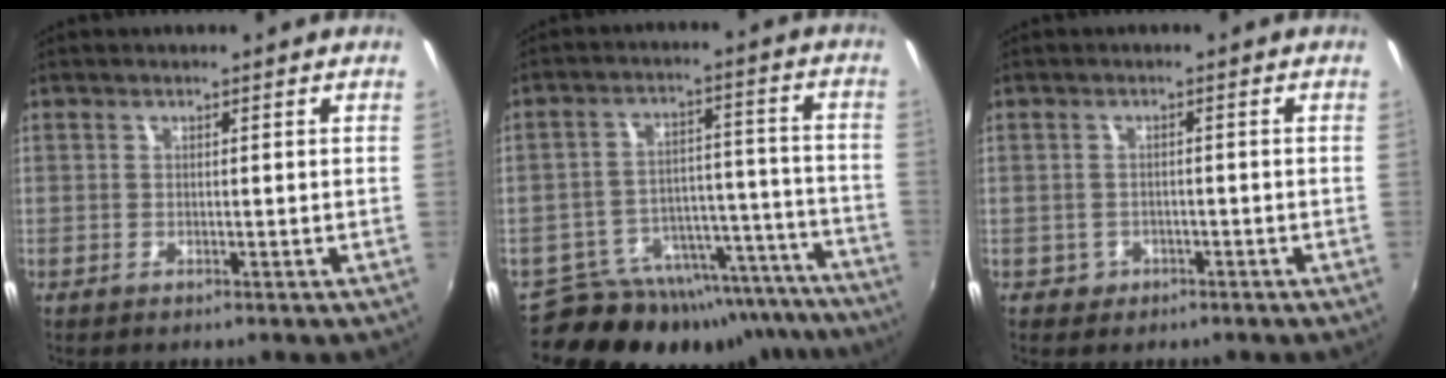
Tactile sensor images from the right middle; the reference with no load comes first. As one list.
[{"total": 23.3, "force": [-20.2, 9.2, 6.9], "torque": [-0.117, 0.038, -0.261]}, {"total": 2.8, "force": [-1.2, 2.5, 0.6], "torque": [-0.019, -0.001, -0.015]}]